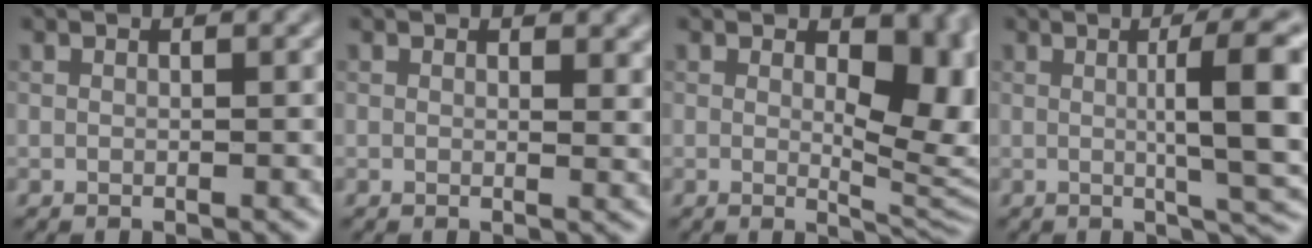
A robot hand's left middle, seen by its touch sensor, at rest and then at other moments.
{"total": 1.7, "force": [0.9, 0.9, 1.1], "torque": [-0.011, -0.006, 0.014]}
{"total": 7.1, "force": [1.4, 3.5, 5.9], "torque": [-0.078, -0.015, 0.025]}
{"total": 8.4, "force": [0.6, 1.6, 8.2], "torque": [-0.107, 0.006, 0.010]}